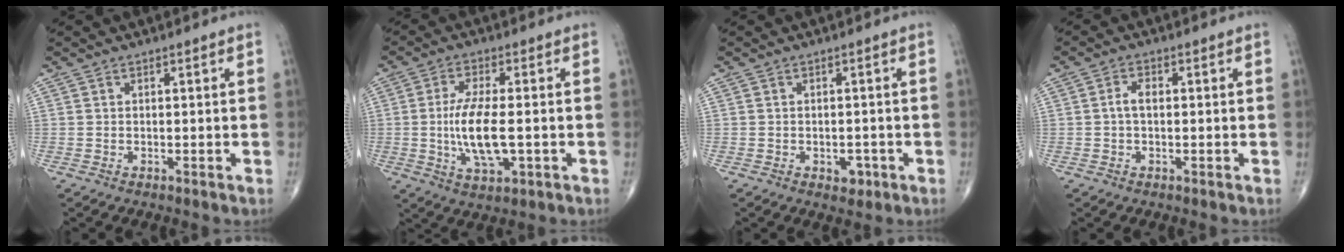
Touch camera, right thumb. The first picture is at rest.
{"total": 9.9, "force": [-1.0, 3.6, 9.1], "torque": [-0.184, -0.005, -0.014]}
{"total": 2.4, "force": [-1.0, 1.7, 1.4], "torque": [-0.007, 0.003, -0.008]}
{"total": 2.5, "force": [0.0, 1.4, 2.1], "torque": [-0.040, 0.008, -0.004]}